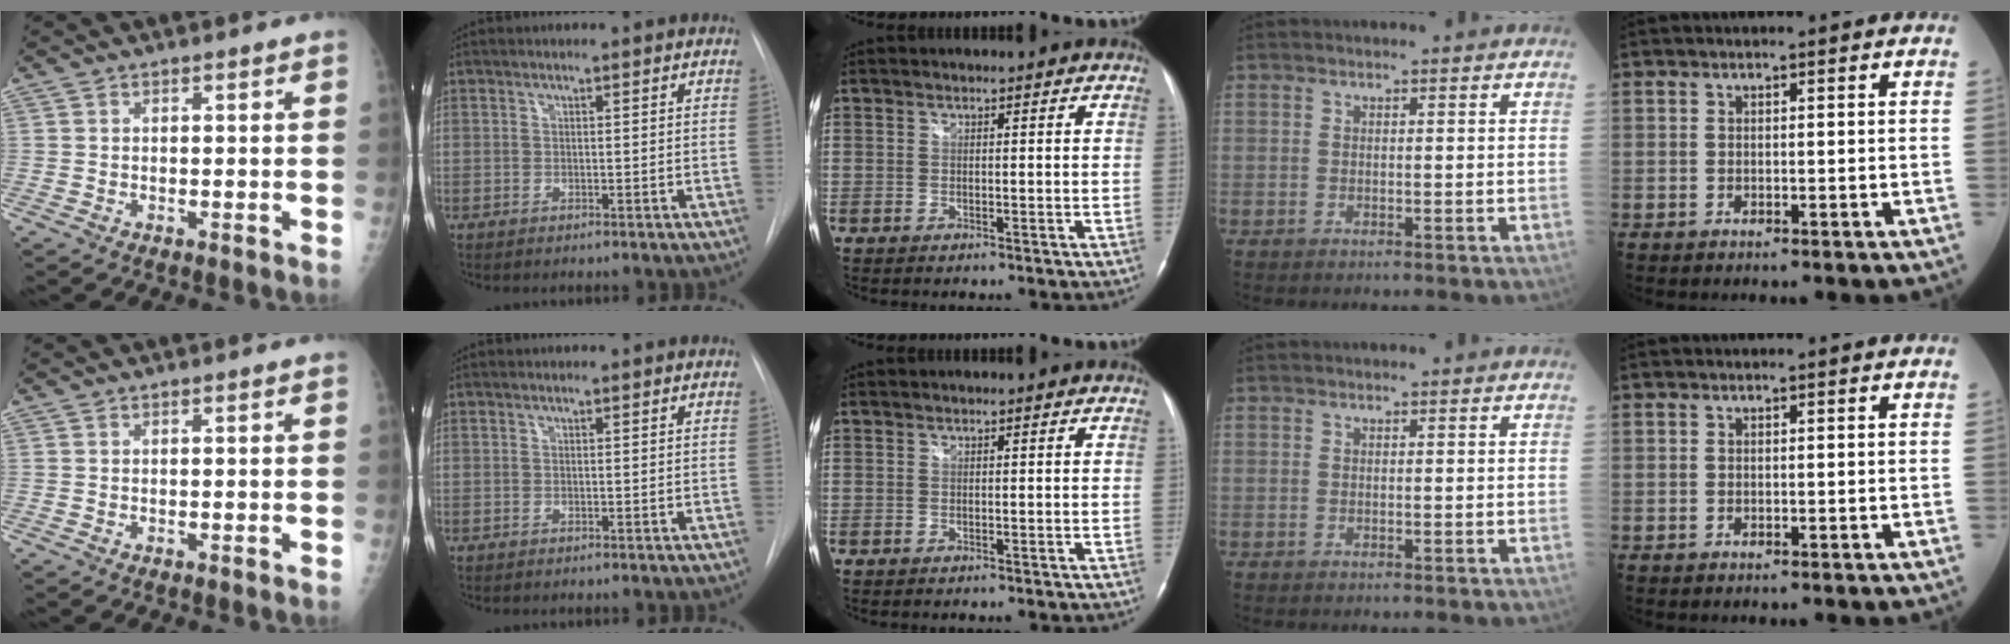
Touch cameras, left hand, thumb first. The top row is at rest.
{}